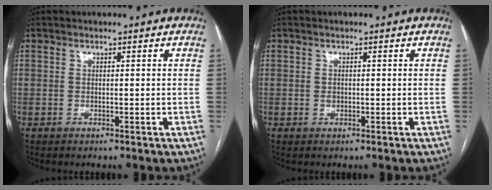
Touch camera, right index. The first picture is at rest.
{"total": 0.7, "force": [-0.1, 0.6, 0.4], "torque": [-0.007, 0.001, -0.002]}